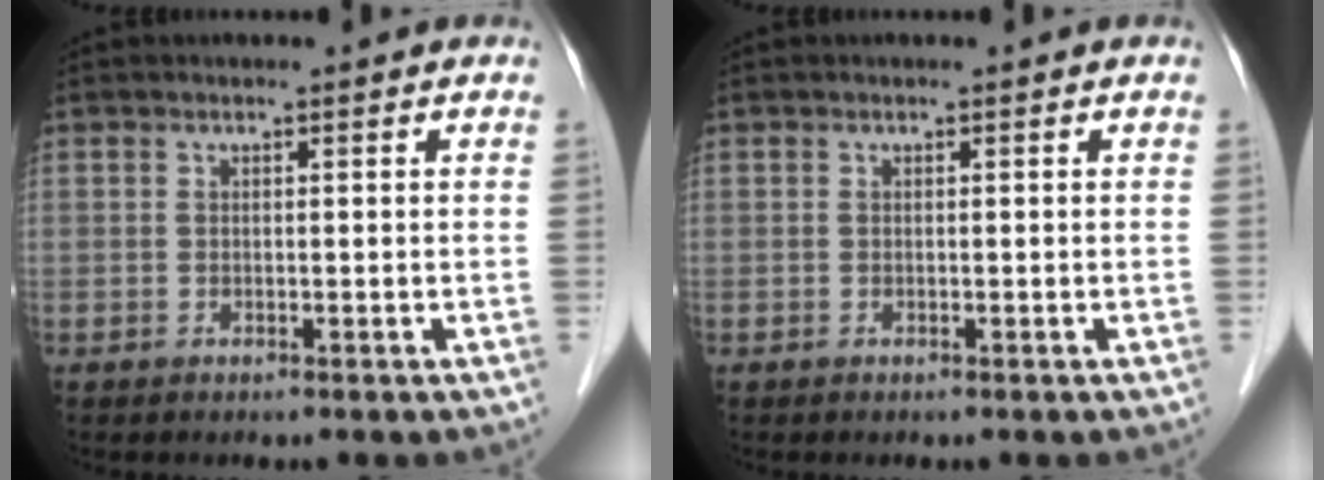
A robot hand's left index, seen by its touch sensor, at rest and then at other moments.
{"total": 0.0}